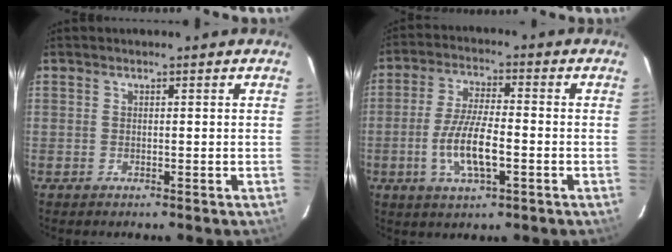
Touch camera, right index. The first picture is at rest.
{"total": 9.5, "force": [-2.8, 2.8, 8.6], "torque": [-0.173, -0.006, -0.051]}